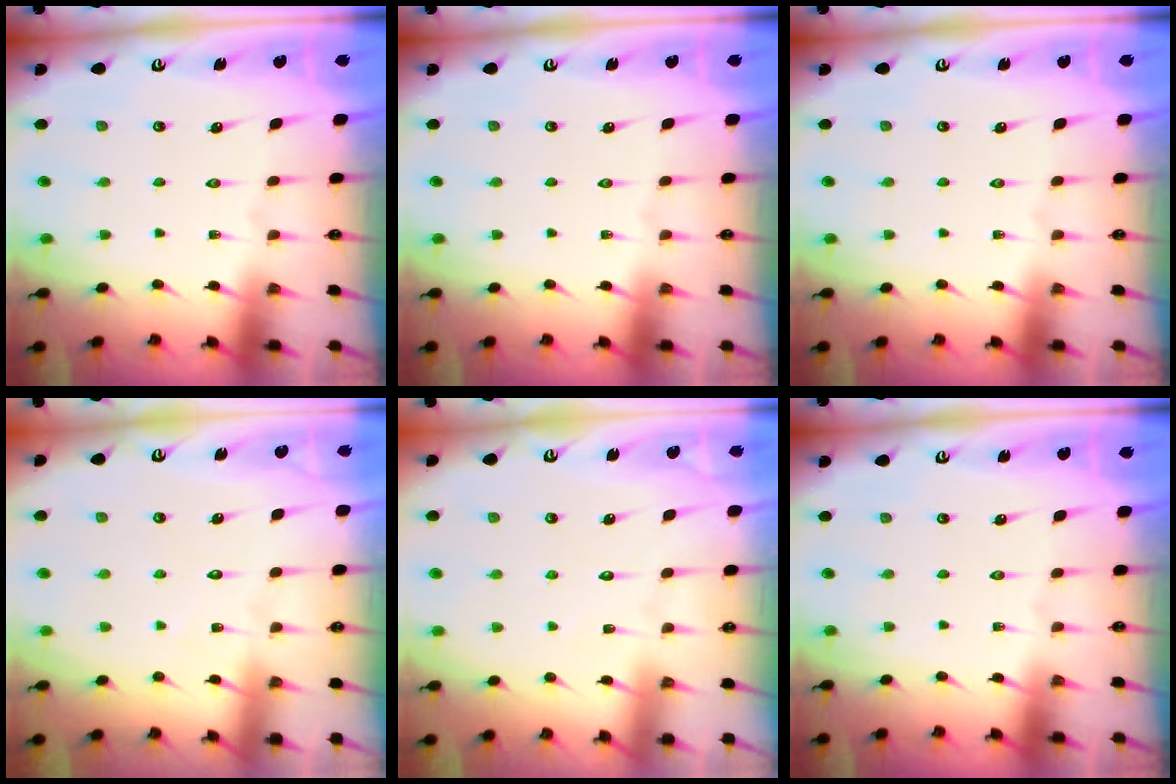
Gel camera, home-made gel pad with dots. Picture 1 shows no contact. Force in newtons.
{"total": 0.0}
{"total": 0.0}
{"total": 4.1, "press": 4.0, "slide": 0.4}
{"total": 3.5, "press": 3.5, "slide": 0.3}
{"total": 0.0}